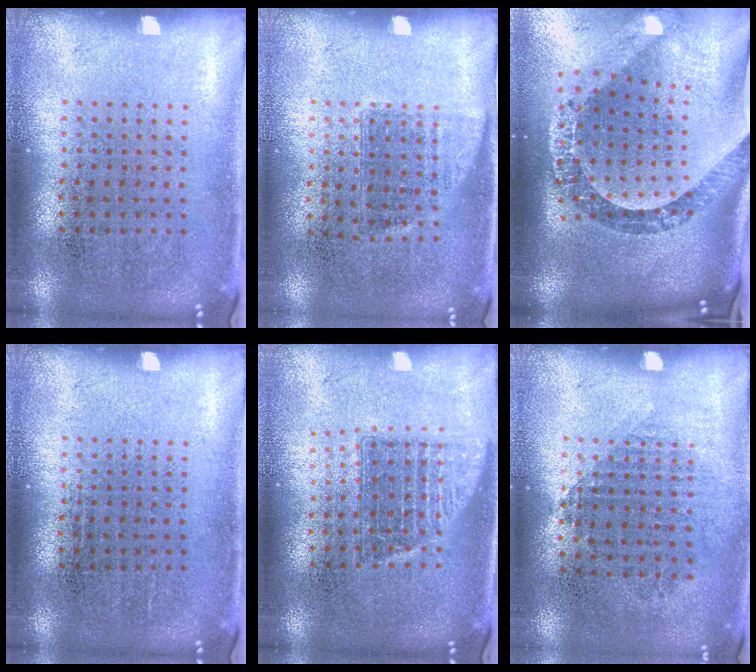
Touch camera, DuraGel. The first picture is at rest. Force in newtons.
{"total": 0.9, "press": 0.8, "slide": 0.4}
{"total": 2.8, "press": 2.1, "slide": 1.8}
{"total": 0.0}
{"total": 1.4, "press": 1.1, "slide": 0.8}
{"total": 0.9, "press": 0.8, "slide": 0.4}